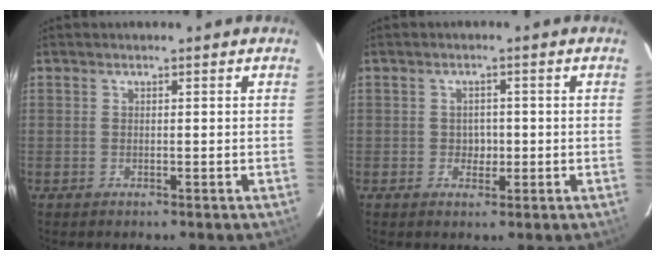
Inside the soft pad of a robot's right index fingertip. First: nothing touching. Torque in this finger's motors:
{"motor_torque": [-0.18, 0.11, -0.02, 0.00]}